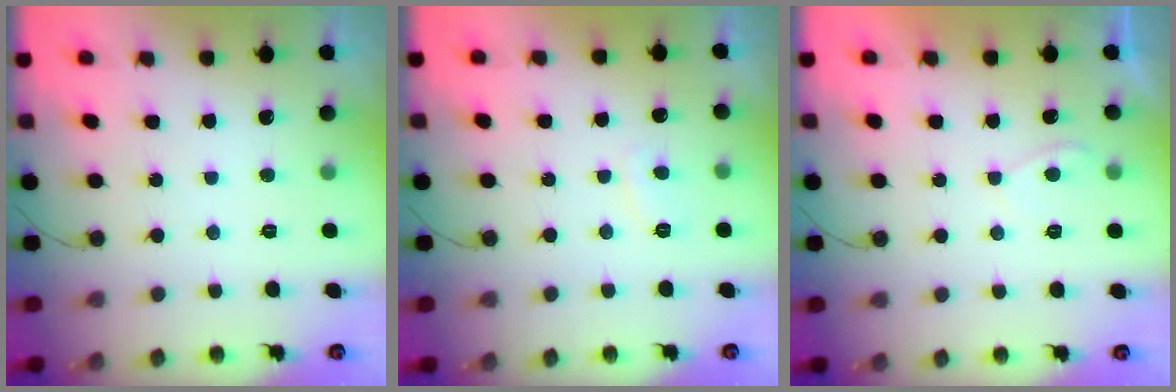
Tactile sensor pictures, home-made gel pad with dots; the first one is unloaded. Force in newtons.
{"total": 2.2, "press": 2.1, "slide": 0.8}
{"total": 1.3, "press": 1.2, "slide": 0.6}